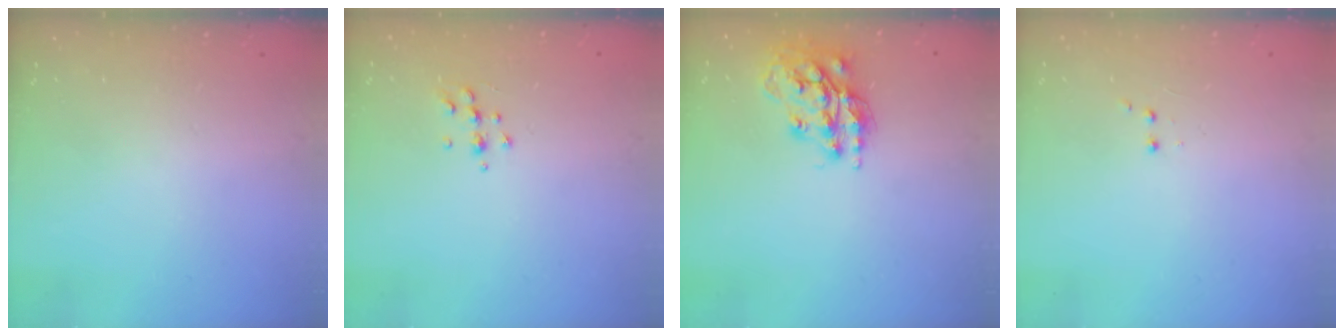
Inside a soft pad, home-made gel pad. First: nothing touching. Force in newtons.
{"total": 6.3, "press": 6.2, "slide": 1.0}
{"total": 15.4, "press": 15.3, "slide": 1.1}
{"total": 2.0, "press": 1.8, "slide": 0.9}